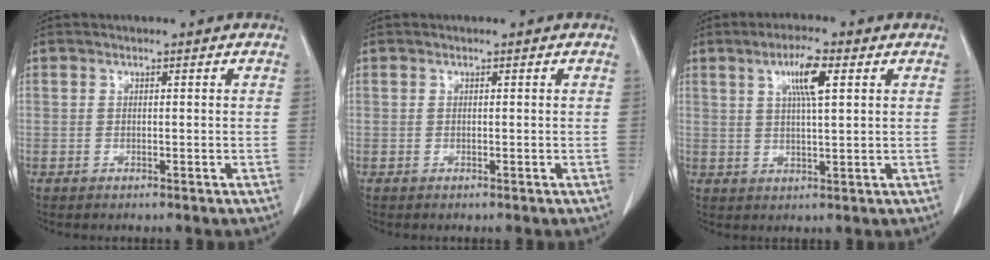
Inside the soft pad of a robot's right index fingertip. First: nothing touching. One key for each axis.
{"total": 0.0}
{"total": 5.9, "fx": 2.3, "fy": 0.6, "fz": 5.4, "tx": -0.098, "ty": 0.002, "tz": 0.040}